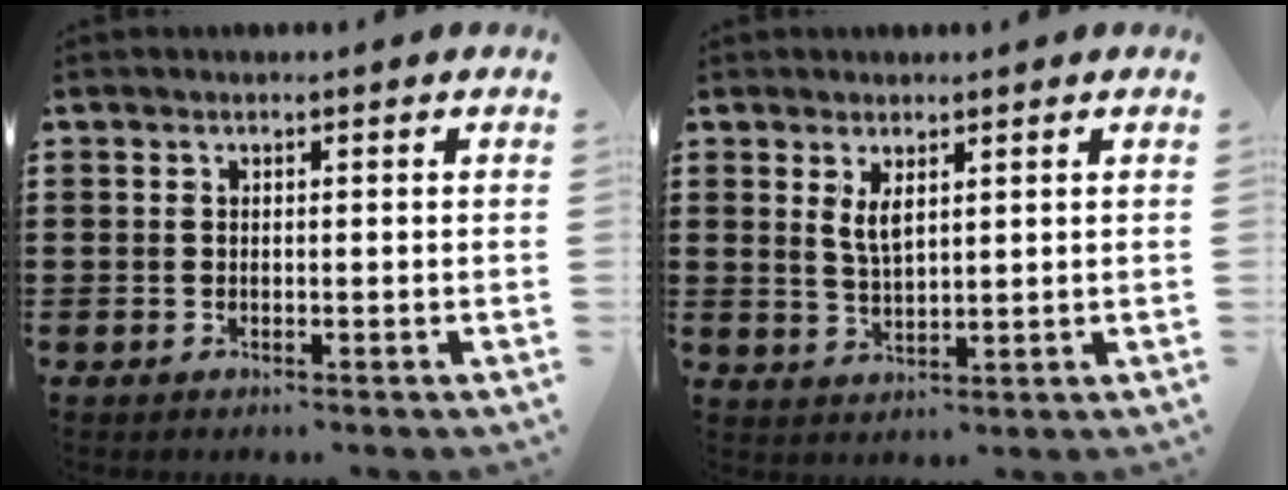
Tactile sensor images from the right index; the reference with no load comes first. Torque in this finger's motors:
{"motor_torque": [0.20, -0.16, 0.08, 0.06]}